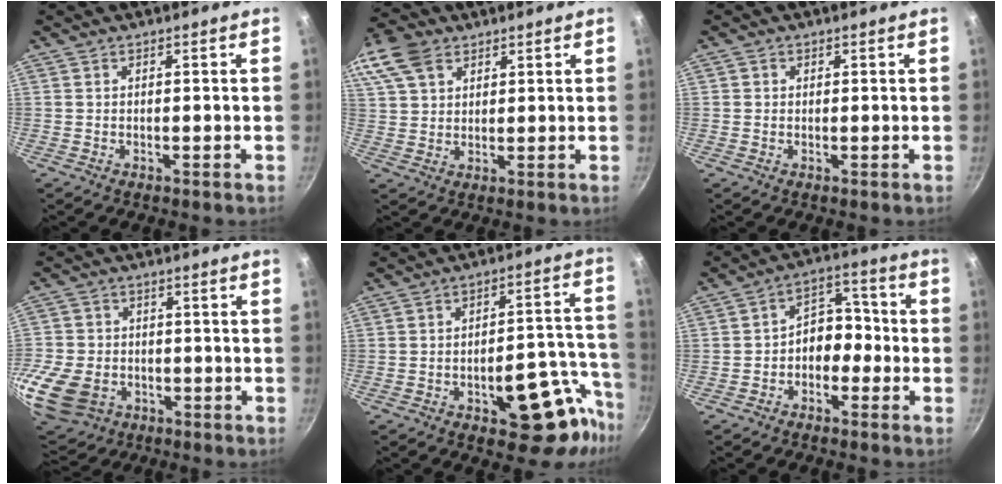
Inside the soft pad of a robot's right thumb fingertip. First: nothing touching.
{"total": 11.9, "force": [6.4, 8.0, 6.1], "torque": [-0.126, 0.010, 0.121]}
{"total": 0.9, "force": [0.2, 0.8, 0.2], "torque": [0.001, 0.000, 0.000]}
{"total": 16.1, "force": [-4.7, 12.5, 9.1], "torque": [-0.200, 0.014, -0.077]}
{"total": 17.6, "force": [-8.4, 8.4, 13.0], "torque": [-0.090, 0.055, -0.113]}
{"total": 7.5, "force": [-2.1, 5.6, 4.6], "torque": [-0.016, 0.045, -0.045]}